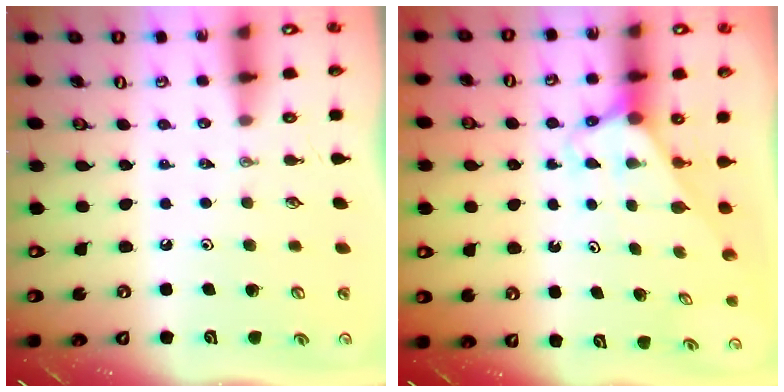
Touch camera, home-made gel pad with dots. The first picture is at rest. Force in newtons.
{"total": 2.7, "press": 2.7, "slide": 0.2}